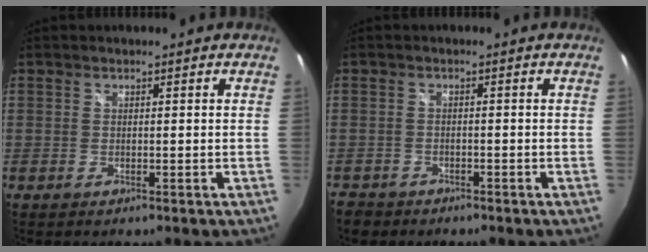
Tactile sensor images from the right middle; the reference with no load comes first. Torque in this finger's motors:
{"motor_torque": [0.40, -0.42, -0.02, 0.00]}